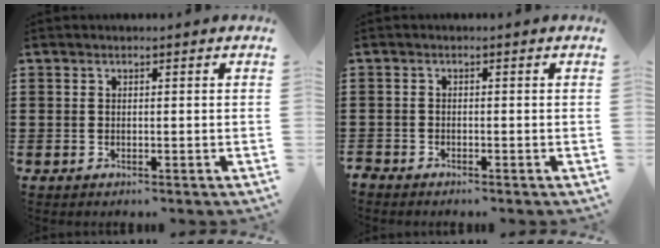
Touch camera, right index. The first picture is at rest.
{"total": 0.9, "force": [-0.9, 0.2, -0.1], "torque": [-0.002, 0.001, -0.020]}